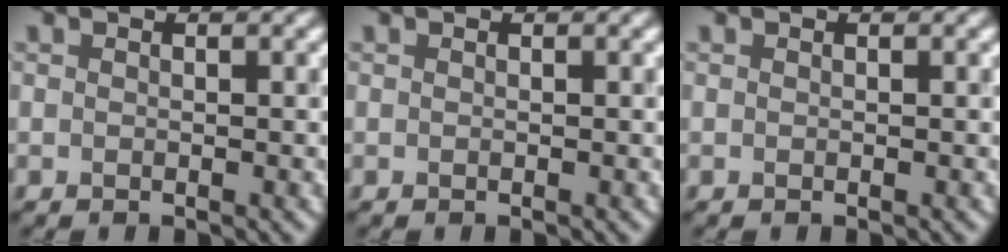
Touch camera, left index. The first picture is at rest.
{"total": 0.0}
{"total": 0.0}